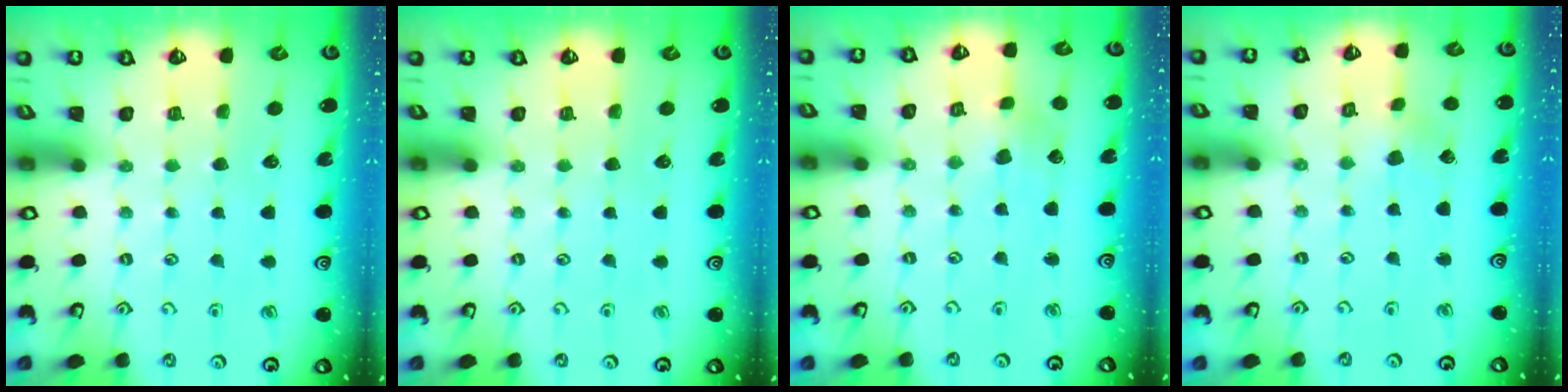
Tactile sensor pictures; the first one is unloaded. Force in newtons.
{"total": 0.0}
{"total": 2.4, "press": 2.4, "slide": 0.2}
{"total": 1.8, "press": 1.8, "slide": 0.3}